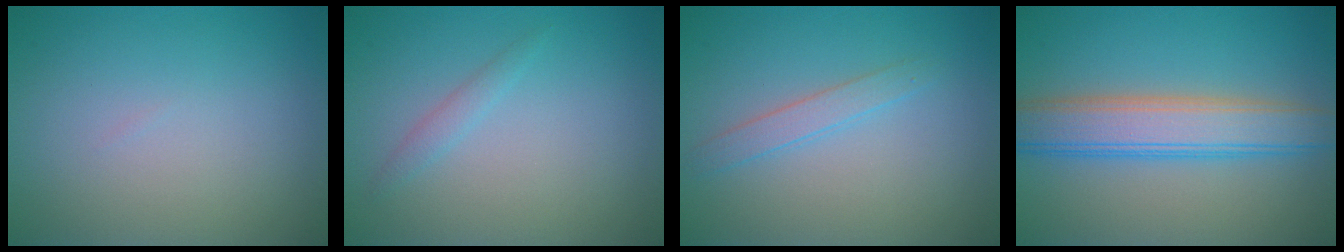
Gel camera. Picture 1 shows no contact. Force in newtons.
{"total": 1.0, "press": 1.0, "slide": 0.1}
{"total": 1.6, "press": 1.6, "slide": 0.2}
{"total": 5.9, "press": 5.9, "slide": 0.3}